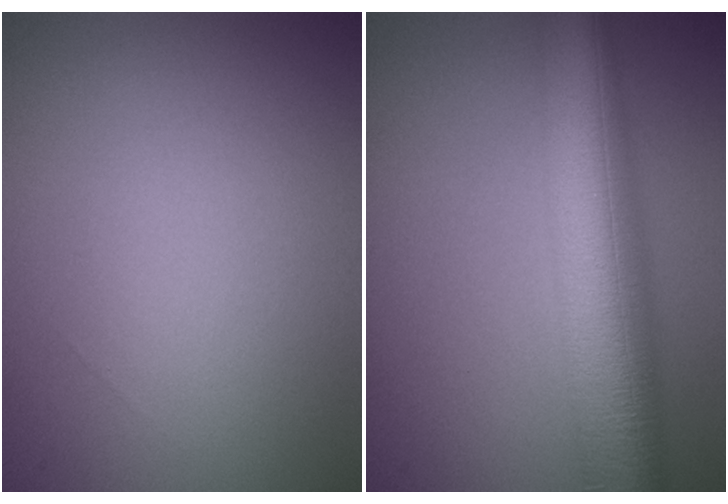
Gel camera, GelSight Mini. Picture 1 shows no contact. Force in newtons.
{"total": 10.5, "press": 10.5, "slide": 0.4}